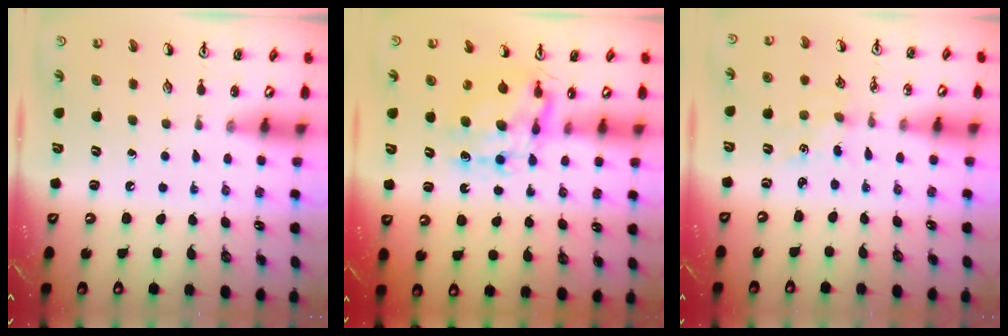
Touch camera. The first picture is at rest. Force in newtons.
{"total": 7.7, "press": 7.7, "slide": 0.6}
{"total": 2.1, "press": 2.1, "slide": 0.3}